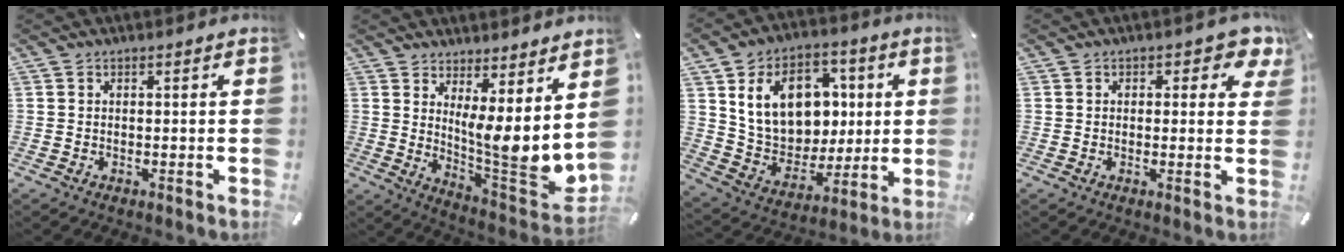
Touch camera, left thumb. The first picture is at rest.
{"total": 10.4, "force": [2.9, 1.9, 9.8], "torque": [-0.133, -0.063, 0.055]}
{"total": 17.7, "force": [4.4, 14.0, 9.9], "torque": [-0.171, -0.005, 0.091]}
{"total": 4.1, "force": [1.8, 2.6, 2.5], "torque": [-0.019, -0.001, 0.024]}